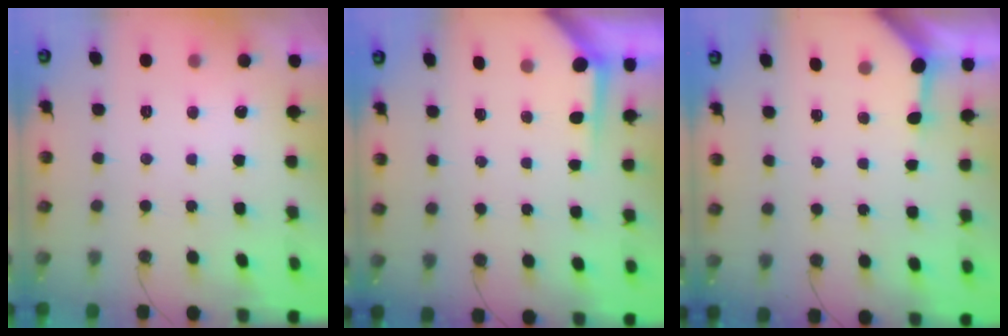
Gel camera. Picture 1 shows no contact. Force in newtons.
{"total": 3.7, "press": 3.7, "slide": 0.4}
{"total": 3.5, "press": 3.5, "slide": 0.3}